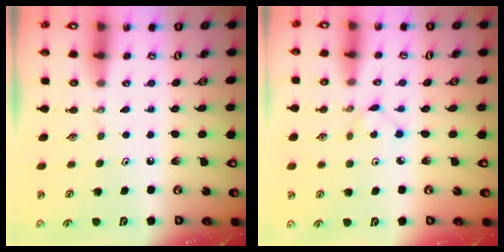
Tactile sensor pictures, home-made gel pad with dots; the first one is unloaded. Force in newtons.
{"total": 1.9, "press": 1.9, "slide": 0.2}